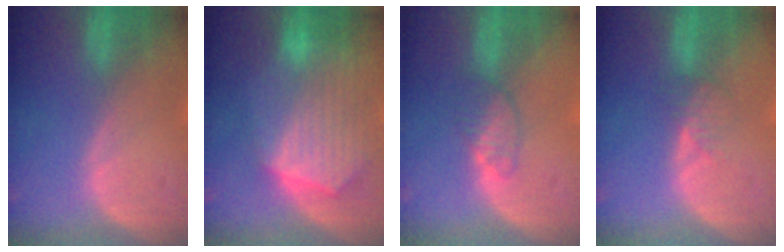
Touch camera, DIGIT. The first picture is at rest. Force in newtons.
{"total": 10.4, "press": 9.1, "slide": 5.1}
{"total": 3.3, "press": 3.1, "slide": 1.1}
{"total": 2.1, "press": 2.1, "slide": 0.2}